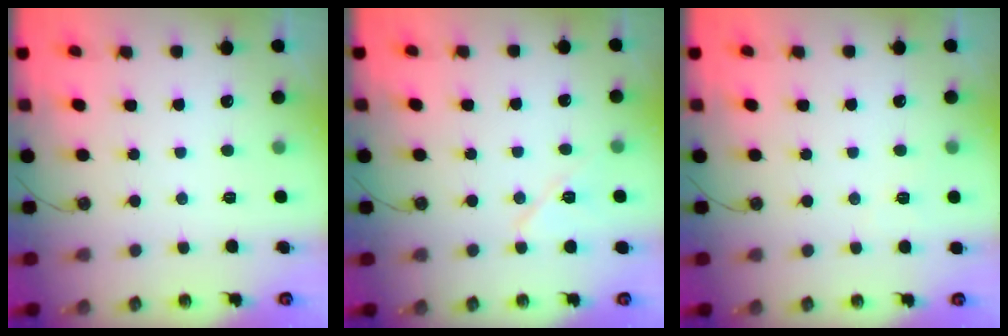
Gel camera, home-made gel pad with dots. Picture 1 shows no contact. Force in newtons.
{"total": 8.2, "press": 6.9, "slide": 4.3}
{"total": 2.8, "press": 2.8, "slide": 0.3}